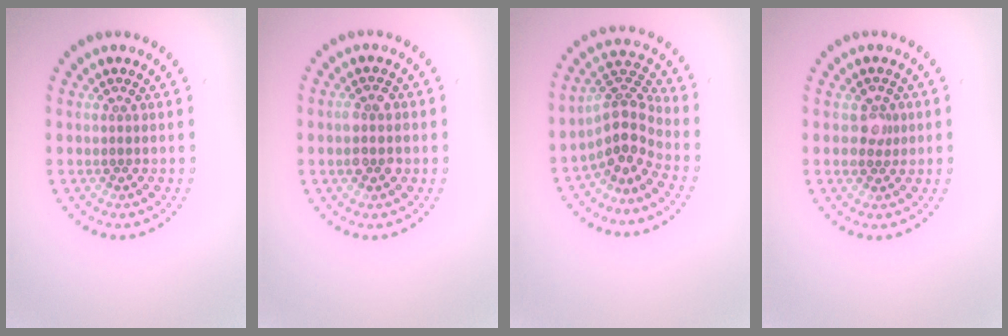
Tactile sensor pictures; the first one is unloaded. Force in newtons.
{"total": 2.3, "press": 2.2, "slide": 0.4}
{"total": 4.0, "press": 3.1, "slide": 2.5}
{"total": 1.6, "press": 1.5, "slide": 0.3}